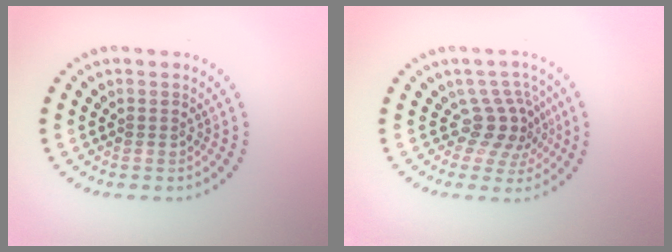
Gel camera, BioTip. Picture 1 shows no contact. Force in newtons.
{"total": 3.2, "press": 2.2, "slide": 2.4}